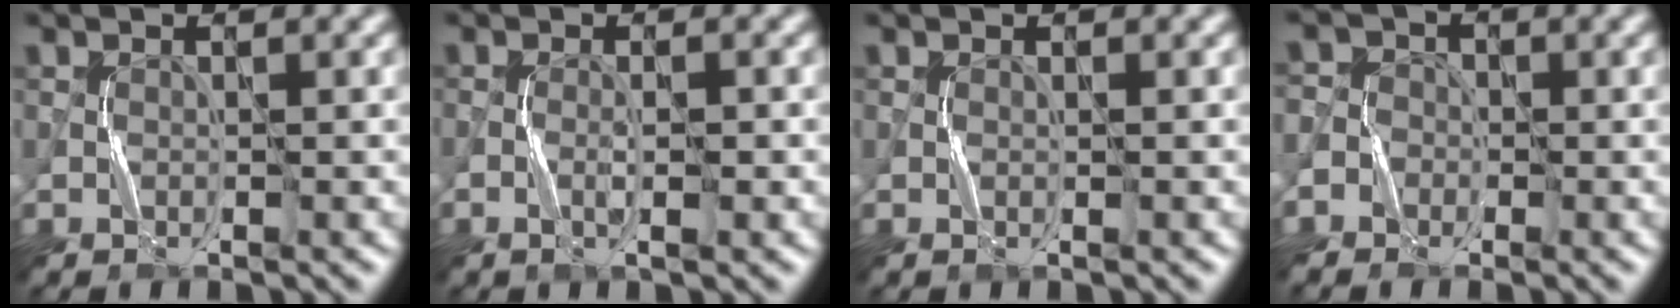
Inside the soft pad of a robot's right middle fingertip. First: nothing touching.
{"total": 1.2, "force": [-0.3, 0.1, 1.1], "torque": [-0.024, -0.001, -0.010]}
{"total": 0.0}
{"total": 3.4, "force": [-1.9, 2.7, 0.4], "torque": [0.007, 0.002, -0.049]}